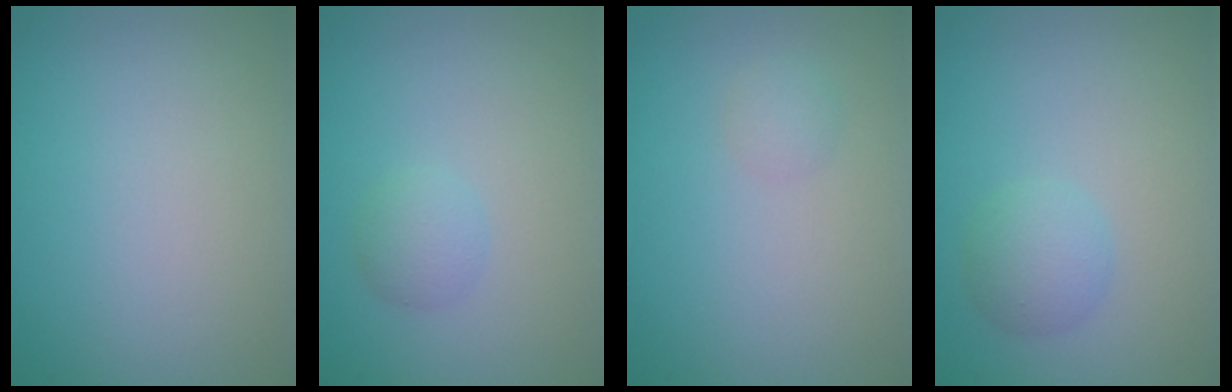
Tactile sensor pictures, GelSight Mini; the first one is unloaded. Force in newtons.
{"total": 1.6, "press": 1.6, "slide": 0.0}
{"total": 1.0, "press": 1.0, "slide": 0.0}
{"total": 2.4, "press": 2.4, "slide": 0.1}